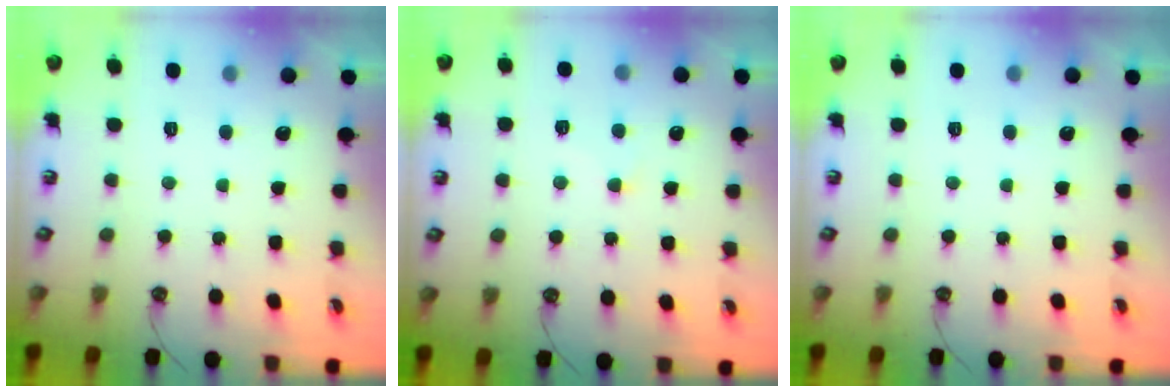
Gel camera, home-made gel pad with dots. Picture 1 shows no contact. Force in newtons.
{"total": 3.1, "press": 3.1, "slide": 0.3}
{"total": 0.0}